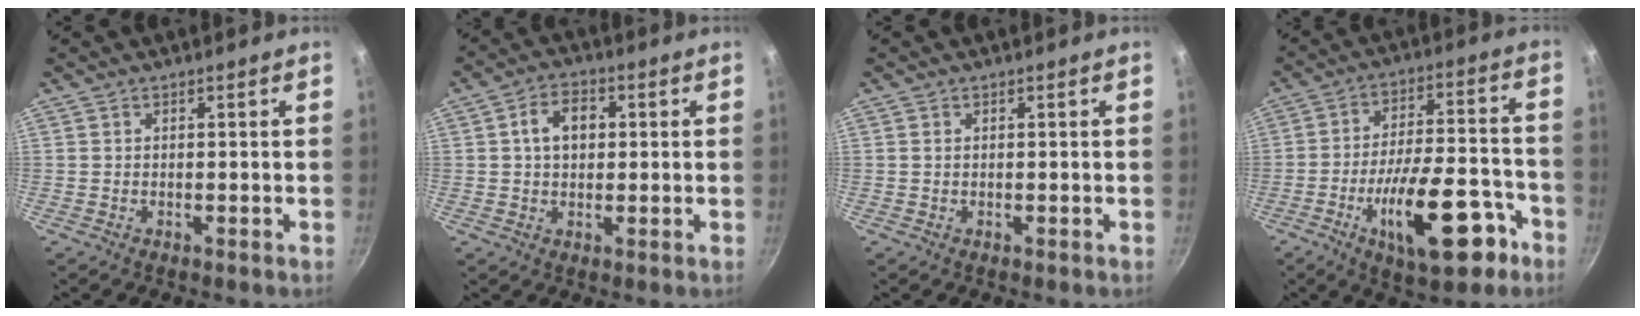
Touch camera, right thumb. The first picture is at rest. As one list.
[{"total": 6.8, "force": [1.1, 4.7, 4.7], "torque": [-0.059, 0.012, 0.012]}, {"total": 0.5, "force": [0.2, 0.3, 0.4], "torque": [-0.008, 0.001, 0.003]}, {"total": 18.9, "force": [-8.6, 7.5, 15.1], "torque": [-0.210, 0.052, -0.123]}]